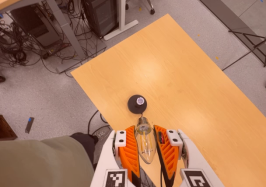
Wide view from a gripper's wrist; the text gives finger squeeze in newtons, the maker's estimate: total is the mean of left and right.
{"total": 19.0, "left": 20.9, "right": 17.1}